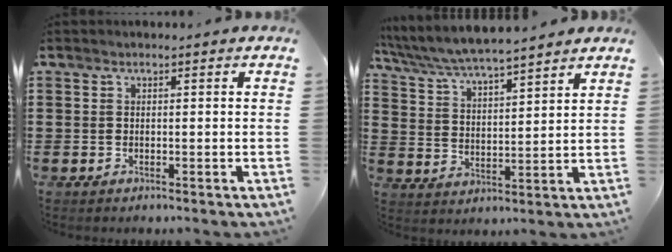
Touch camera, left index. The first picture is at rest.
{"total": 5.7, "force": [5.5, 0.1, 1.7], "torque": [-0.057, -0.034, 0.093]}